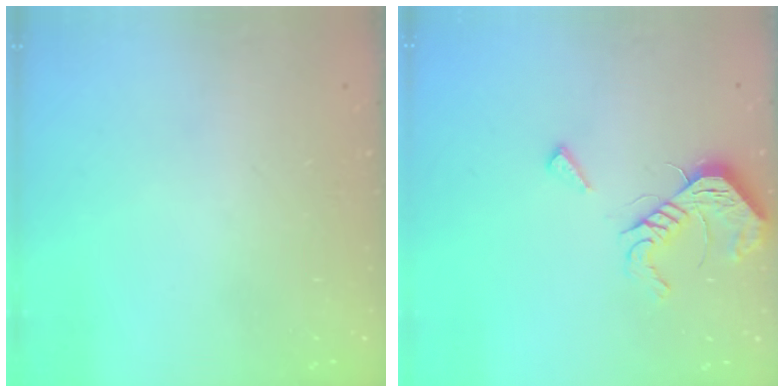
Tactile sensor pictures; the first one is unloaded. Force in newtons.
{"total": 10.7, "press": 10.7, "slide": 0.8}